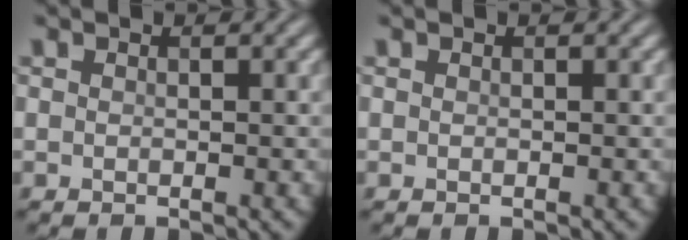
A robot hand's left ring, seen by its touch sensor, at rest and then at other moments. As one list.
[{"total": 0.0}]